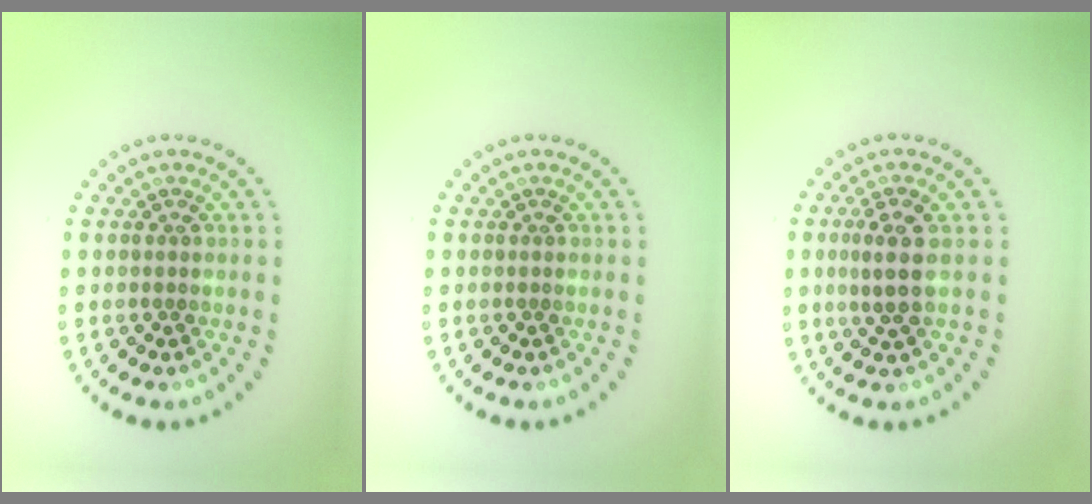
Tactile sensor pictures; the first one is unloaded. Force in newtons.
{"total": 0.0}
{"total": 2.7, "press": 2.5, "slide": 1.0}